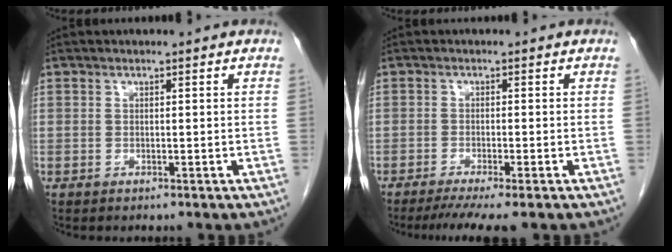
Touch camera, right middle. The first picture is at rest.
{"total": 5.6, "force": [-4.3, -0.2, 3.6], "torque": [-0.052, -0.013, -0.069]}